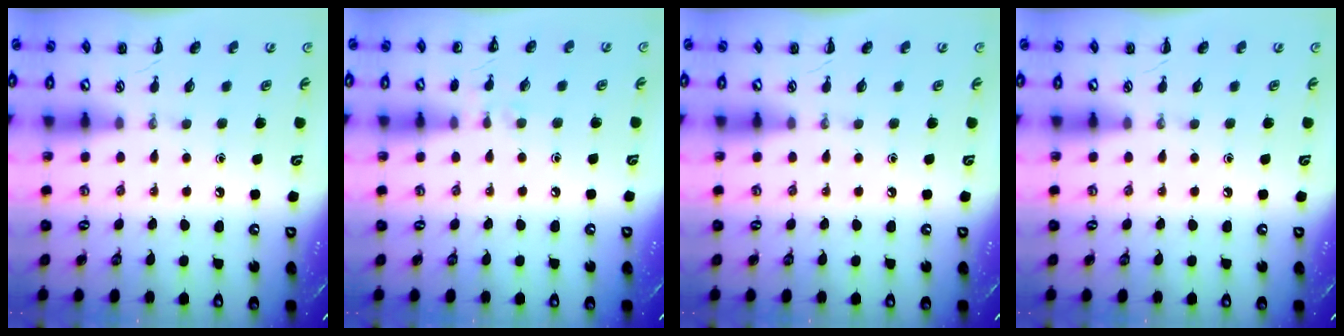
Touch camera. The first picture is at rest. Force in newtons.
{"total": 5.5, "press": 5.2, "slide": 1.8}
{"total": 0.0}
{"total": 0.0}